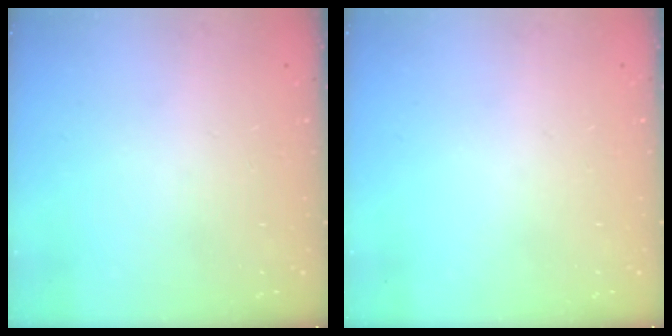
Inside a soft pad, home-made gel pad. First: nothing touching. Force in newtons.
{"total": 0.0}